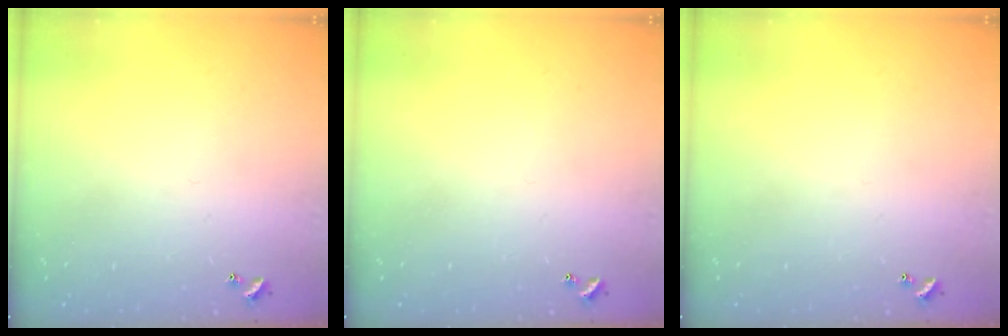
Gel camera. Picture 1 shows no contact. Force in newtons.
{"total": 0.0}
{"total": 0.0}